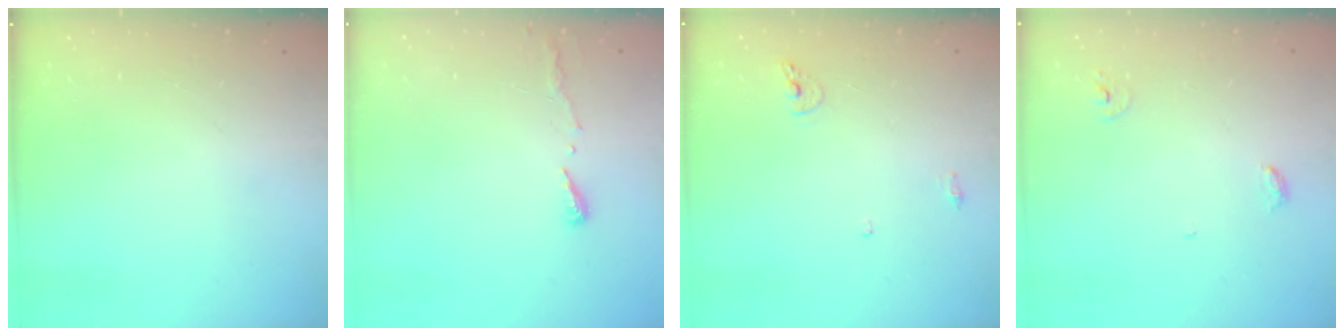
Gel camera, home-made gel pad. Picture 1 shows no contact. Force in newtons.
{"total": 3.5, "press": 3.4, "slide": 0.3}
{"total": 6.6, "press": 6.6, "slide": 0.7}
{"total": 3.7, "press": 3.7, "slide": 0.3}